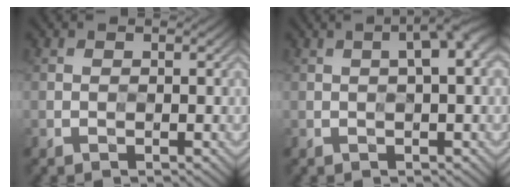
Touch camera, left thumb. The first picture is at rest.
{"total": 3.6, "force": [0.7, 0.6, 3.4], "torque": [-0.051, 0.016, 0.010]}